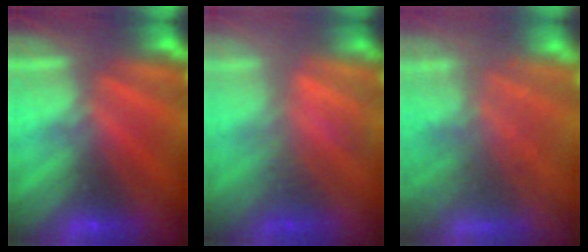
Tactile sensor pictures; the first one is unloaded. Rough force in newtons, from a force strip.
{"total": 2.8}
{"total": 10.5}